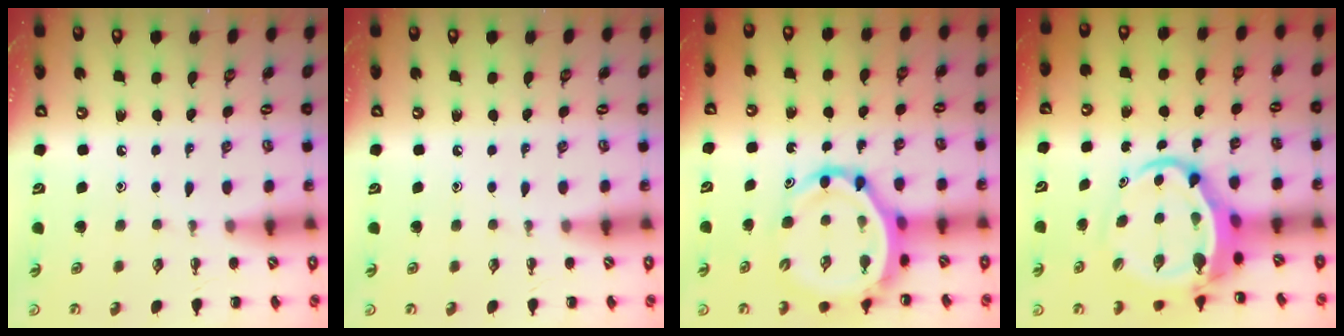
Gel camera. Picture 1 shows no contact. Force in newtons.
{"total": 0.0}
{"total": 9.7, "press": 9.3, "slide": 2.8}
{"total": 6.9, "press": 6.6, "slide": 1.9}